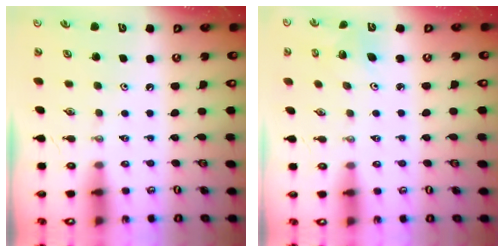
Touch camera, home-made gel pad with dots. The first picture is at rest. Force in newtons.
{"total": 2.7, "press": 2.7, "slide": 0.2}